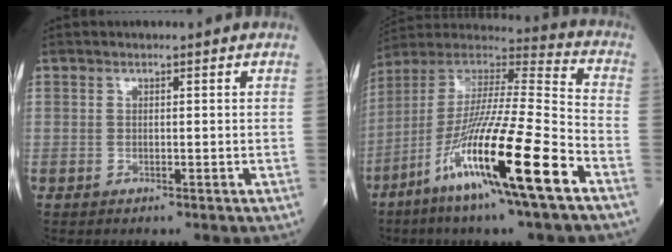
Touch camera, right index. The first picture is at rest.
{"total": 21.9, "force": [-10.3, 0.1, 19.3], "torque": [-0.383, -0.055, -0.198]}